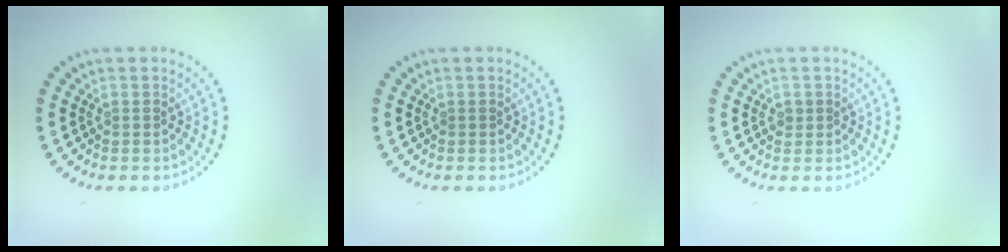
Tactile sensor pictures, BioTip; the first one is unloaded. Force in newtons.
{"total": 0.0}
{"total": 0.8, "press": 0.8, "slide": 0.1}